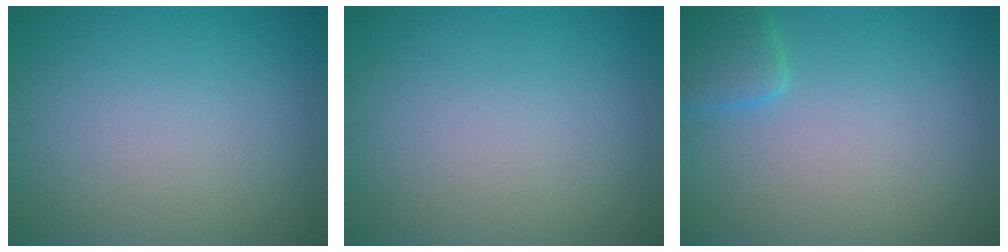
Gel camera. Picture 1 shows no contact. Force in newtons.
{"total": 0.0}
{"total": 2.4, "press": 2.4, "slide": 0.1}